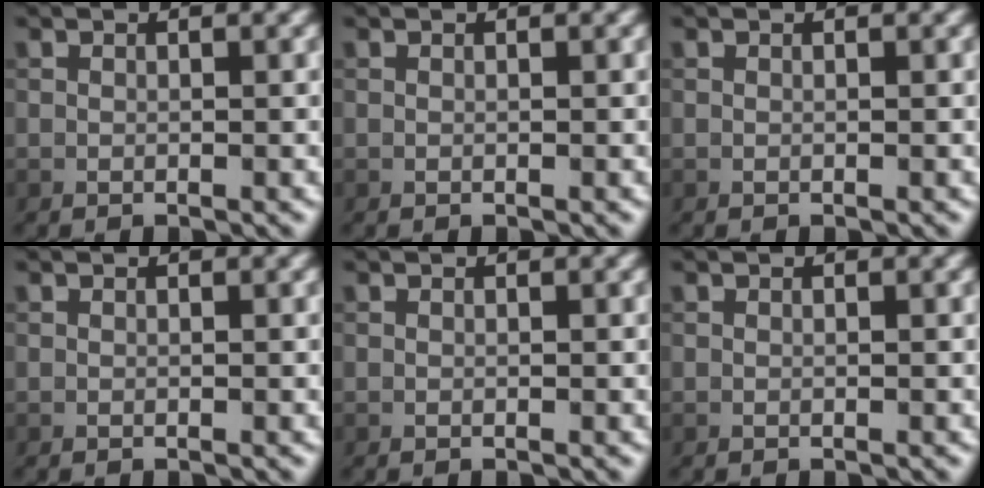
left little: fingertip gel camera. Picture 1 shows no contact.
{"total": 0.0}
{"total": 0.0}
{"total": 0.0}
{"total": 0.0}
{"total": 0.0}